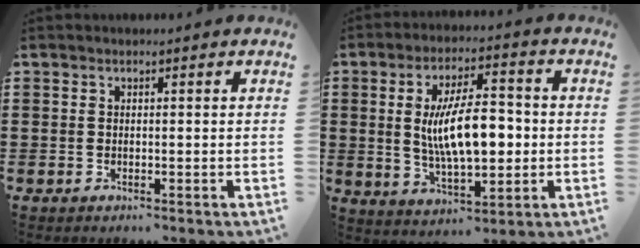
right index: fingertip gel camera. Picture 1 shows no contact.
{"total": 11.1, "force": [0.3, 4.7, 10.0], "torque": [-0.180, 0.005, 0.000]}